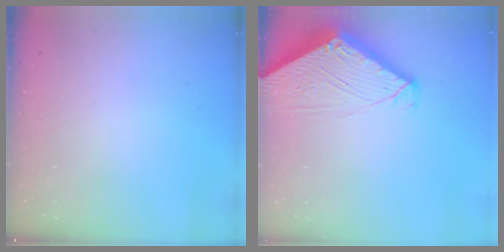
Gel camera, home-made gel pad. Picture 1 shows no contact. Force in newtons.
{"total": 4.2, "press": 4.2, "slide": 0.4}